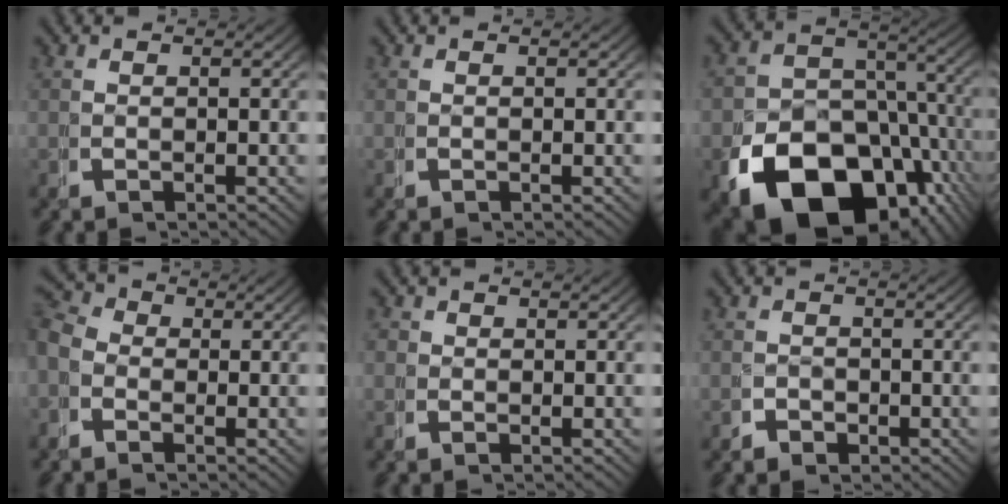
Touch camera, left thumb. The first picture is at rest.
{"total": 0.0}
{"total": 19.0, "force": [-8.1, 12.8, 11.4], "torque": [-0.205, -0.080, -0.102]}
{"total": 4.4, "force": [0.2, 3.6, 2.5], "torque": [-0.049, -0.003, -0.011]}
{"total": 1.1, "force": [0.1, 1.1, 0.2], "torque": [-0.007, -0.008, -0.001]}
{"total": 1.8, "force": [-1.1, 1.4, 0.4], "torque": [0.000, -0.007, -0.020]}